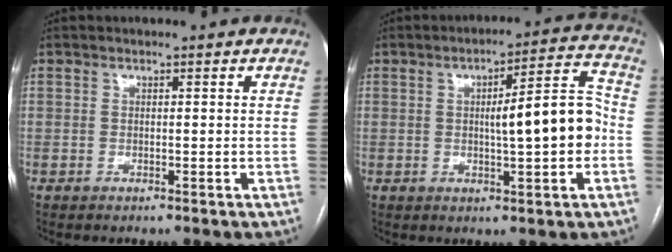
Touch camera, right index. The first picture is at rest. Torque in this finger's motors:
{"motor_torque": [1.08, 0.18, 0.28, 0.12]}